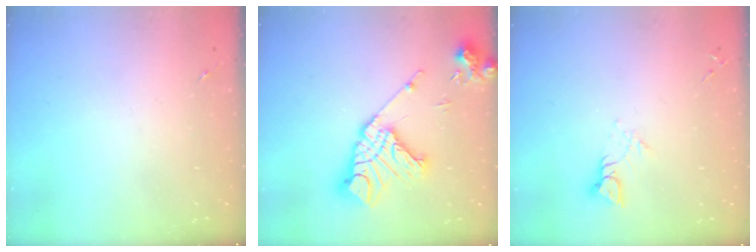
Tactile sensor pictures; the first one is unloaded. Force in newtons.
{"total": 18.0, "press": 17.9, "slide": 2.5}
{"total": 4.4, "press": 4.4, "slide": 0.3}